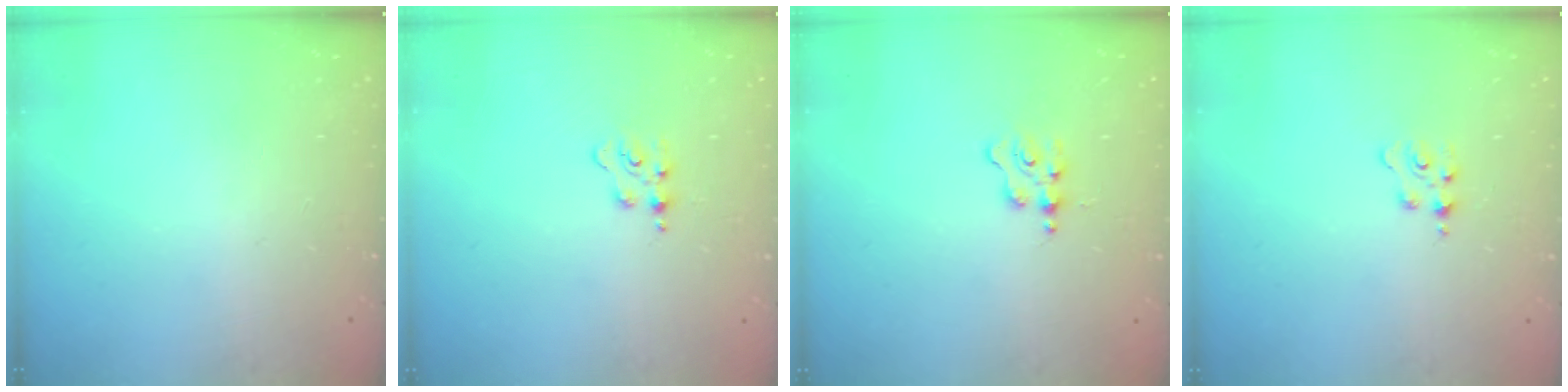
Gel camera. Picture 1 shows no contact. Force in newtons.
{"total": 3.6, "press": 3.6, "slide": 0.5}
{"total": 1.3, "press": 1.3, "slide": 0.2}
{"total": 1.8, "press": 1.8, "slide": 0.3}